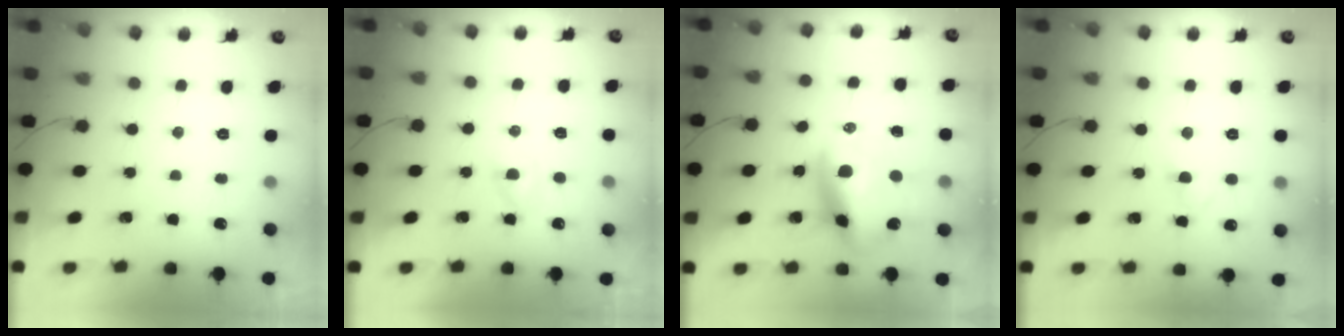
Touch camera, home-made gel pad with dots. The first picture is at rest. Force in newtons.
{"total": 1.9, "press": 1.6, "slide": 1.0}
{"total": 14.0, "press": 13.6, "slide": 3.3}
{"total": 2.5, "press": 2.2, "slide": 1.1}